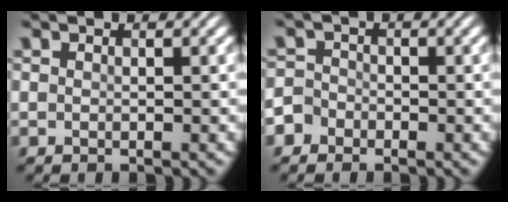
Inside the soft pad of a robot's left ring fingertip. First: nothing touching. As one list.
[{"total": 1.8, "force": [-1.2, 1.4, 0.2], "torque": [0.008, 0.005, -0.030]}]